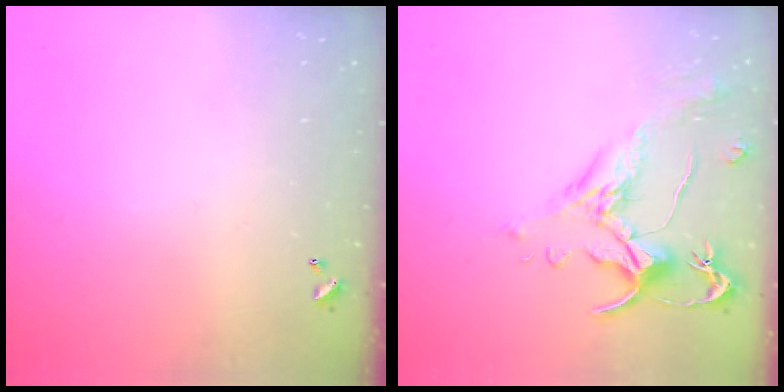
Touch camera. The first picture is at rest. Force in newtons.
{"total": 1.5, "press": 1.0, "slide": 1.1}